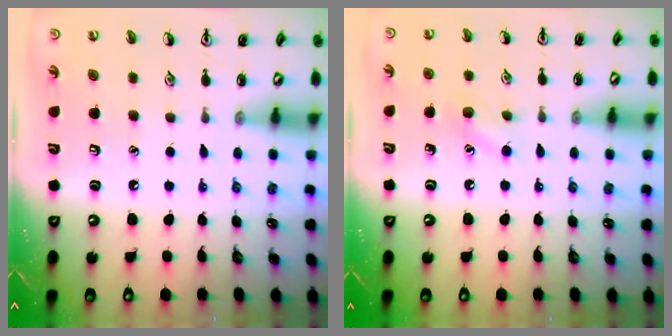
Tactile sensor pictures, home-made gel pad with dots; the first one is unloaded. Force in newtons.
{"total": 6.9, "press": 6.7, "slide": 2.0}